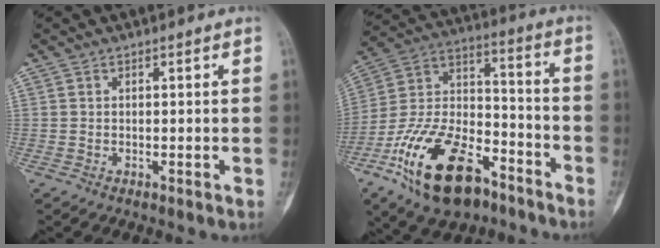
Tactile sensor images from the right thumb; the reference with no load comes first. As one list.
[{"total": 23.4, "force": [-13.2, 11.8, 15.2], "torque": [-0.295, 0.069, -0.236]}]